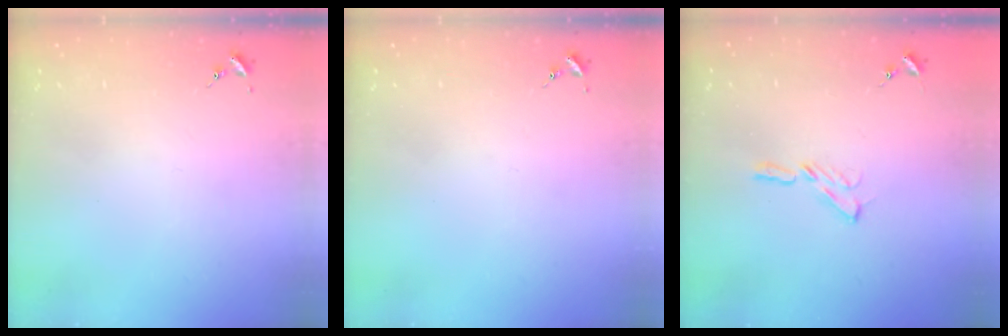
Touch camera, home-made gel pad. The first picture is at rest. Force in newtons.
{"total": 0.0}
{"total": 4.0, "press": 4.0, "slide": 0.4}